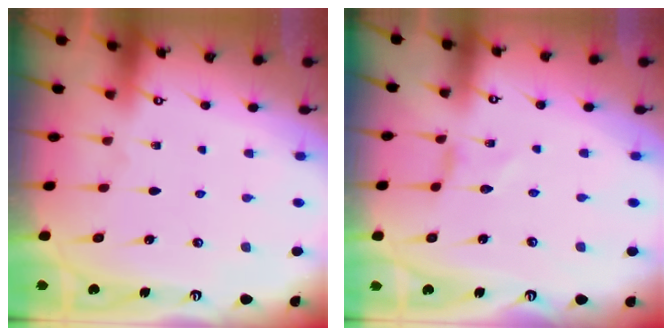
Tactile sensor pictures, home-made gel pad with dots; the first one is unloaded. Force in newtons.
{"total": 0.0}